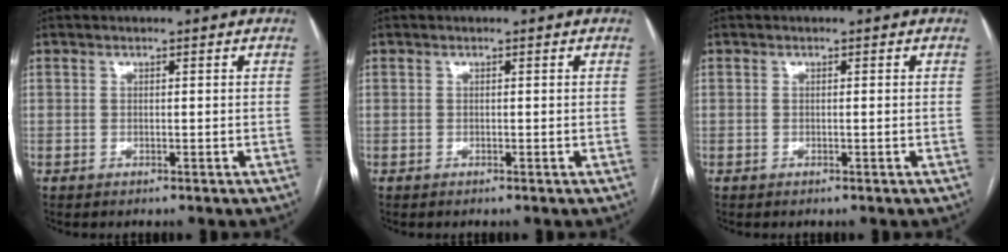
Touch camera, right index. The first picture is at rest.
{"total": 0.0}
{"total": 0.0}